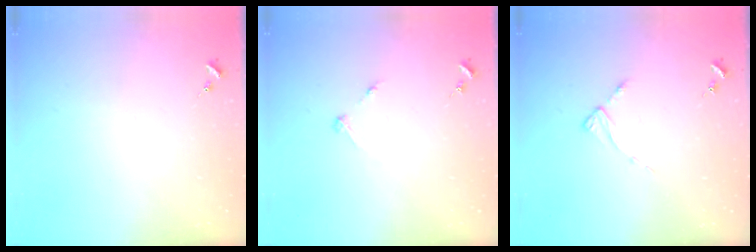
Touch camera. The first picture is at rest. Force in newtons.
{"total": 2.7, "press": 2.7, "slide": 0.3}
{"total": 2.6, "press": 2.6, "slide": 0.3}